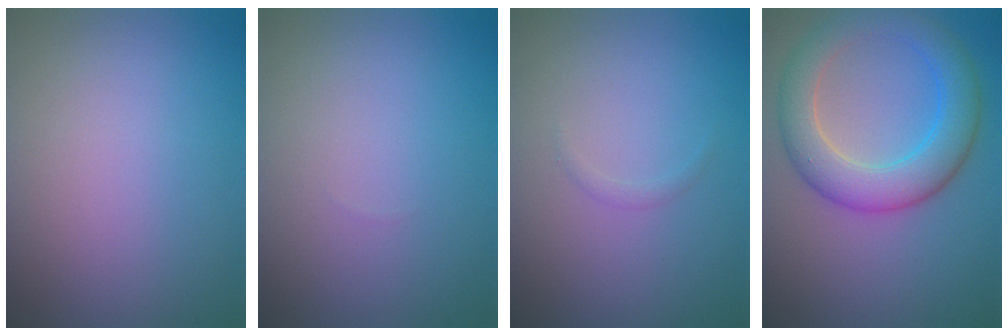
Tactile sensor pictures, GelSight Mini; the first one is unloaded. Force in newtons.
{"total": 0.0}
{"total": 0.5, "press": 0.5, "slide": 0.0}
{"total": 6.1, "press": 6.1, "slide": 0.2}